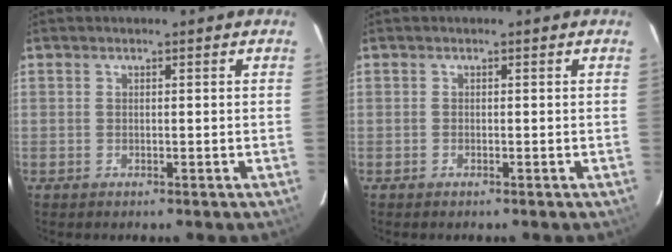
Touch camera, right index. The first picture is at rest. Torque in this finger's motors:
{"motor_torque": [0.14, 0.40, -0.05, 0.00]}